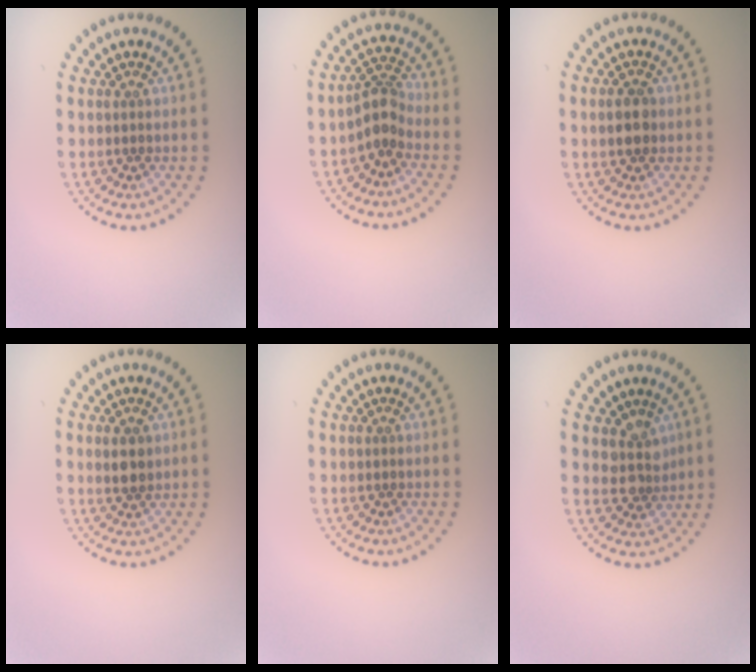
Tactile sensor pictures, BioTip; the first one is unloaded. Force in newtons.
{"total": 2.7, "press": 2.0, "slide": 1.8}
{"total": 2.8, "press": 2.8, "slide": 0.1}
{"total": 2.0, "press": 2.0, "slide": 0.6}
{"total": 0.0}
{"total": 2.5, "press": 2.0, "slide": 1.5}